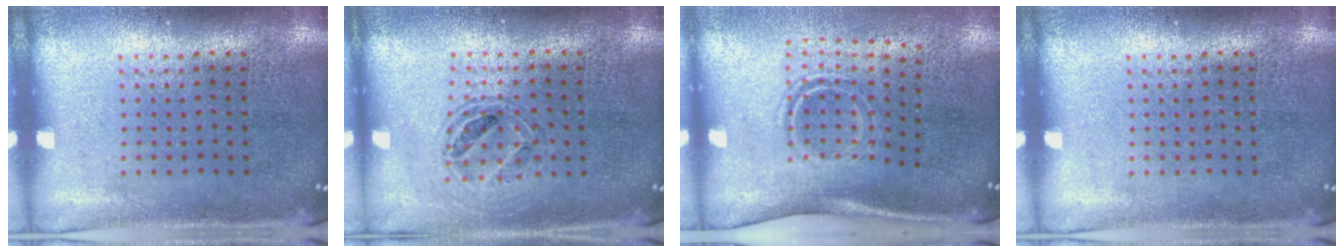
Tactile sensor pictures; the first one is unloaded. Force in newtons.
{"total": 0.8, "press": 0.8, "slide": 0.1}
{"total": 1.9, "press": 1.1, "slide": 1.5}
{"total": 0.0}